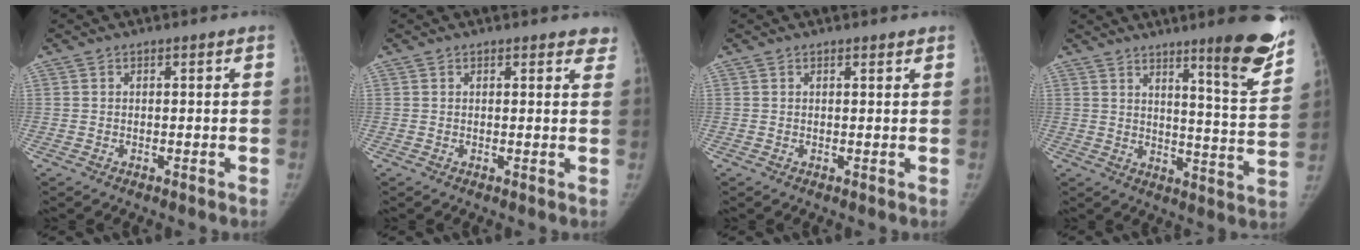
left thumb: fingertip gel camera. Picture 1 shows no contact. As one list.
[{"total": 3.0, "force": [2.5, 1.2, 1.1], "torque": [0.015, -0.009, 0.015]}, {"total": 0.8, "force": [0.7, 0.2, 0.4], "torque": [-0.007, -0.005, 0.010]}, {"total": 14.9, "force": [10.1, 1.7, 10.9], "torque": [-0.118, -0.077, 0.142]}]